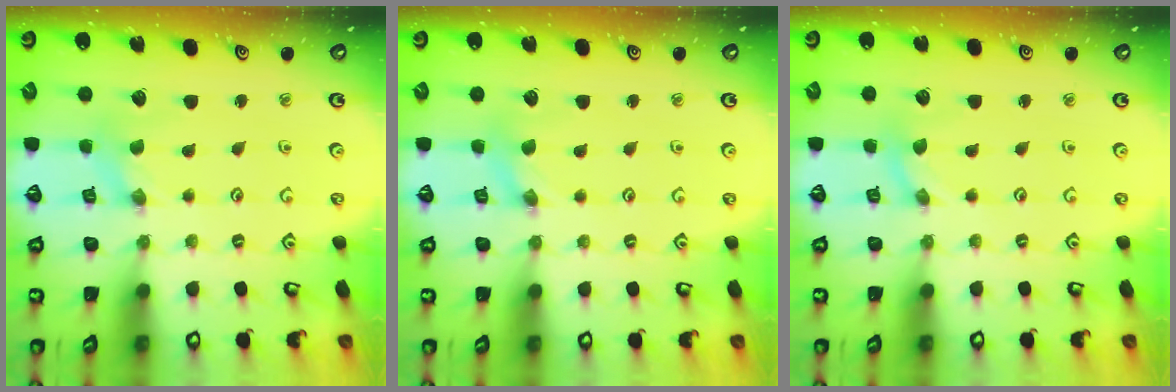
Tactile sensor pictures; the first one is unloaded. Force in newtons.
{"total": 1.6, "press": 1.6, "slide": 0.3}
{"total": 0.0}